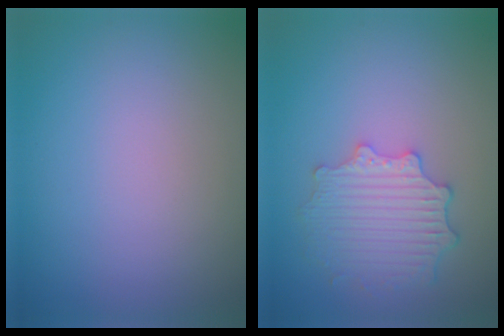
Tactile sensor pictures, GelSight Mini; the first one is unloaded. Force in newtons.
{"total": 4.5, "press": 3.8, "slide": 2.4}